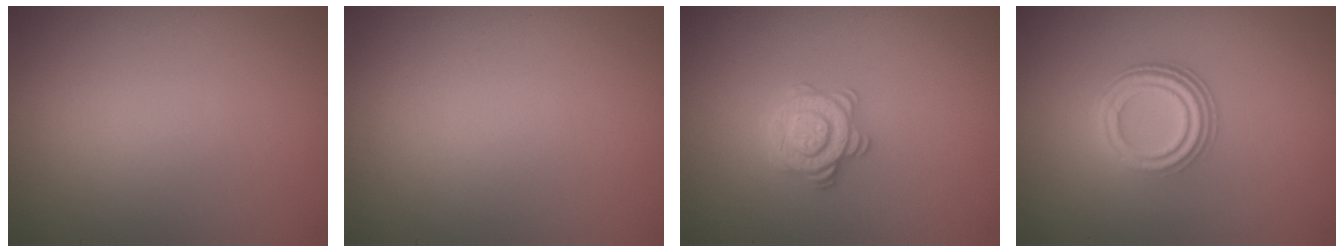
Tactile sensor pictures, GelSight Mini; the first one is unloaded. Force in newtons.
{"total": 0.0}
{"total": 2.8, "press": 2.6, "slide": 1.0}
{"total": 3.9, "press": 3.1, "slide": 2.4}